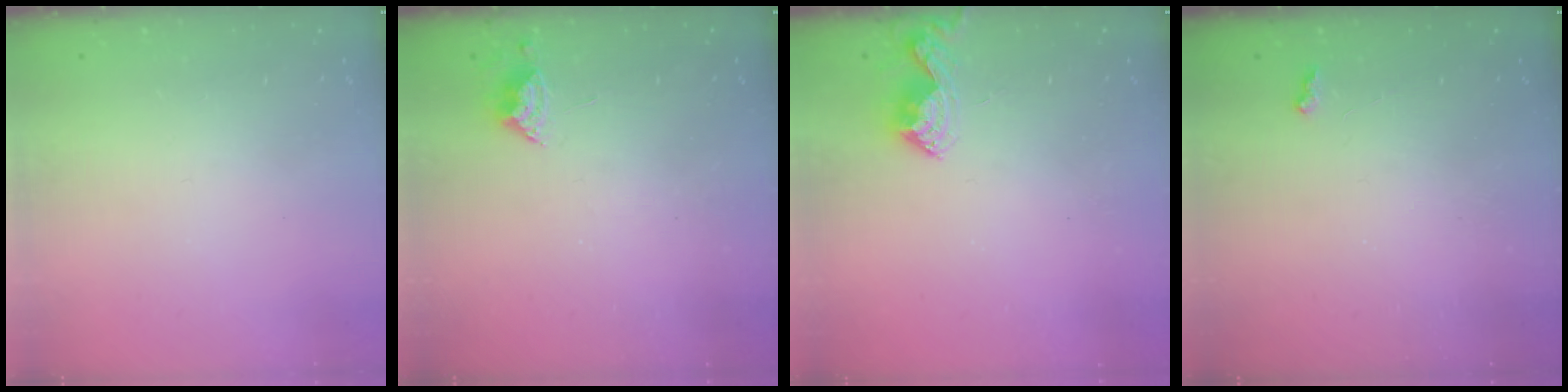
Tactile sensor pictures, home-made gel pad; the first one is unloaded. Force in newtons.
{"total": 4.9, "press": 4.9, "slide": 0.5}
{"total": 8.1, "press": 8.1, "slide": 0.8}
{"total": 2.1, "press": 2.1, "slide": 0.5}